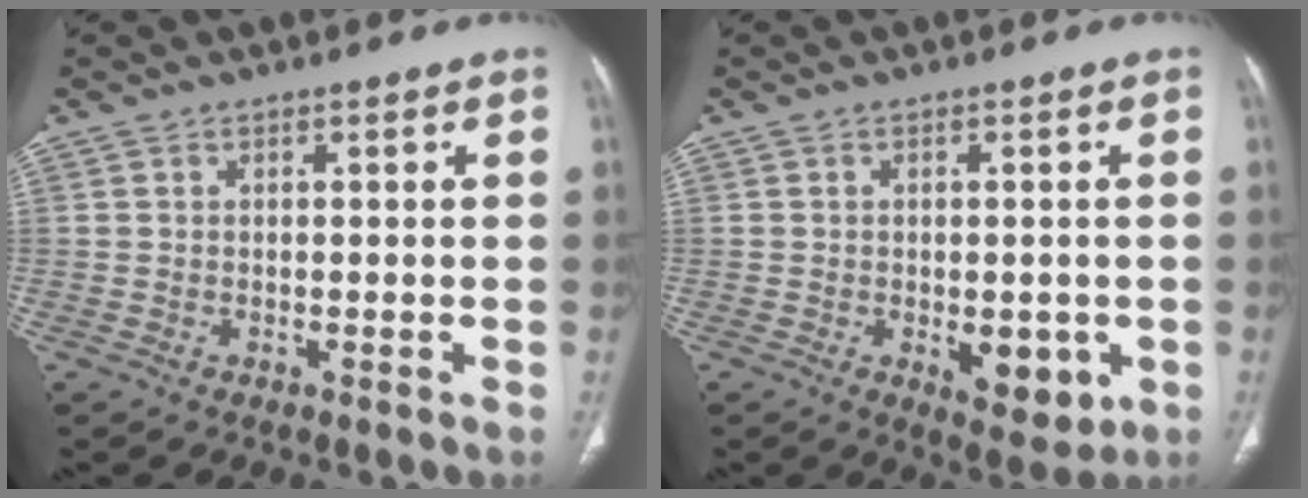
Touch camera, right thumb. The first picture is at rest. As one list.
[{"total": 7.5, "force": [-1.9, 3.9, 6.1], "torque": [-0.058, -0.007, -0.012]}]